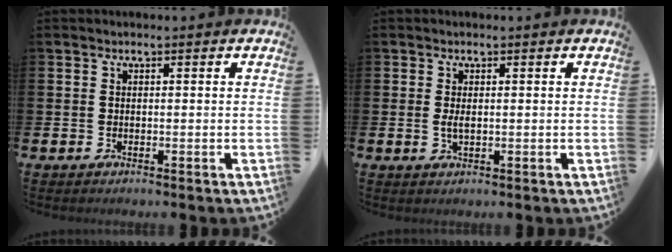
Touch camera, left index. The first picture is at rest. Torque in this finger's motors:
{"motor_torque": [0.46, 0.28, 0.19, 0.08]}